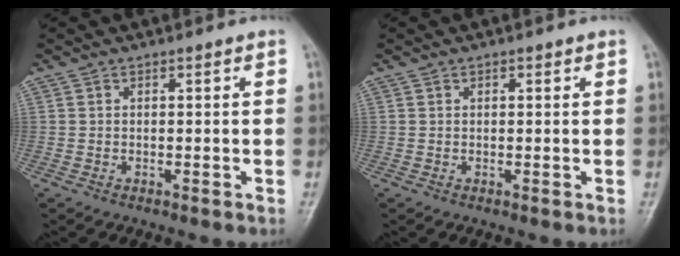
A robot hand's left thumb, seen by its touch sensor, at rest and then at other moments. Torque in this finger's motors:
{"motor_torque": [-0.34, -0.07, -0.38, -0.20, 0.07]}